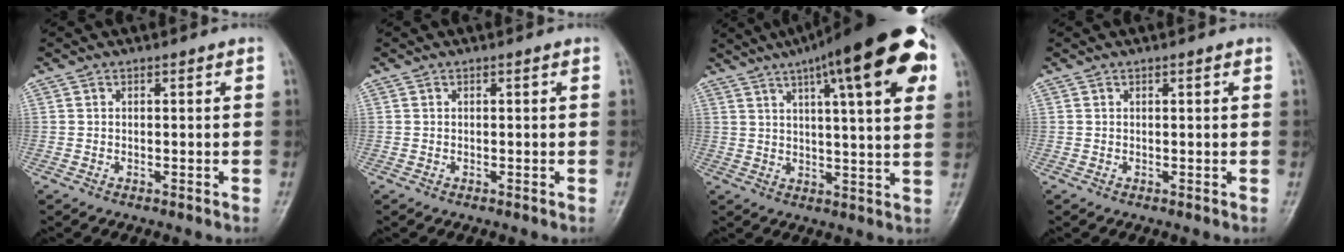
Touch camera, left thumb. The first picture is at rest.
{"total": 0.0}
{"total": 22.0, "force": [10.3, 5.2, 18.7], "torque": [-0.257, 0.001, 0.142]}
{"total": 0.5, "force": [0.3, 0.1, 0.4], "torque": [-0.006, 0.000, 0.004]}